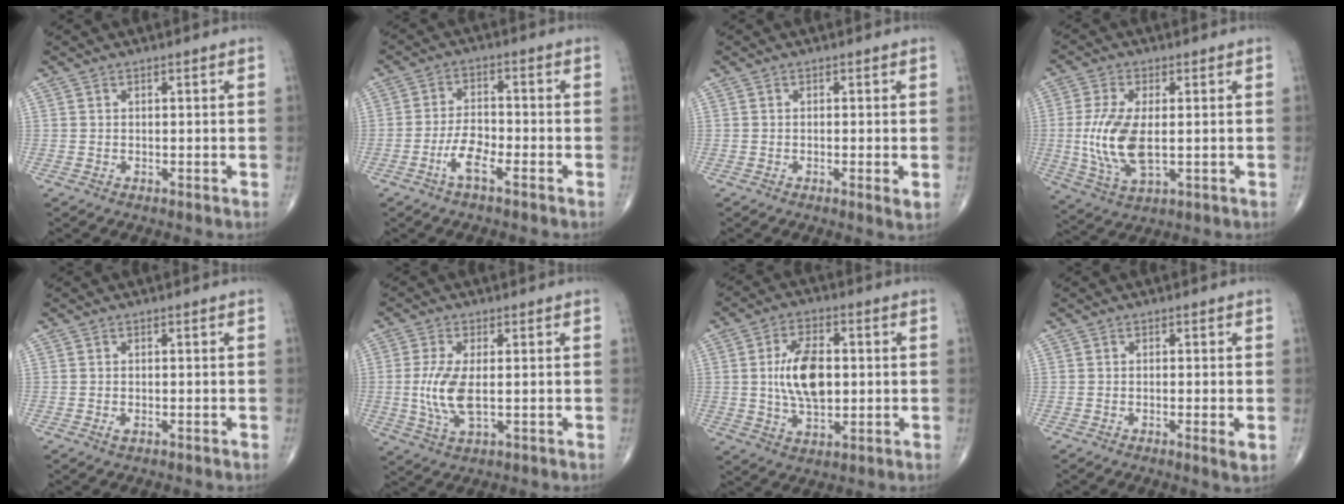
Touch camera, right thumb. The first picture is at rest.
{"total": 5.7, "force": [-3.0, 1.7, 4.5], "torque": [-0.092, 0.021, -0.057]}
{"total": 2.0, "force": [-0.4, 0.2, 2.0], "torque": [-0.039, -0.008, -0.010]}
{"total": 11.5, "force": [-0.3, 5.3, 10.2], "torque": [-0.221, -0.012, 0.001]}
{"total": 1.0, "force": [-0.4, 0.4, 0.8], "torque": [-0.015, 0.000, -0.007]}
{"total": 7.9, "force": [-0.2, 3.2, 7.2], "torque": [-0.165, -0.011, -0.001]}
{"total": 11.5, "force": [0.7, 6.2, 9.6], "torque": [-0.162, 0.001, 0.016]}
{"total": 2.5, "force": [-0.6, 0.3, 2.4], "torque": [-0.045, -0.010, -0.013]}